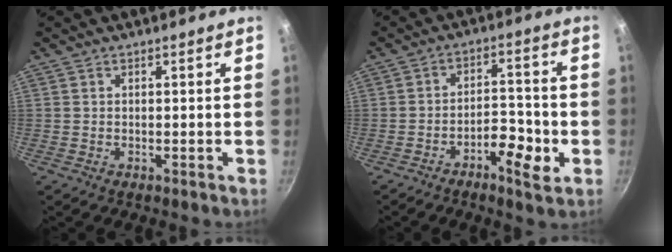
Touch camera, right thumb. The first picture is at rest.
{"total": 8.0, "force": [-3.4, 3.0, 6.6], "torque": [-0.093, 0.027, -0.055]}